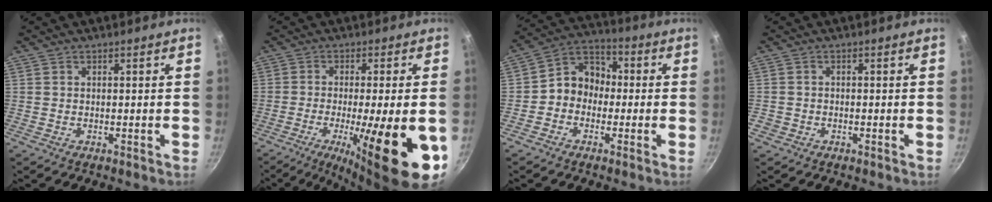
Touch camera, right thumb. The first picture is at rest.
{"total": 19.5, "force": [-6.2, 4.4, 17.9], "torque": [-0.254, -0.007, -0.085]}
{"total": 8.4, "force": [-1.2, 7.1, 4.3], "torque": [-0.033, 0.037, -0.042]}
{"total": 1.3, "force": [-0.7, 1.0, 0.4], "torque": [-0.012, 0.004, -0.011]}